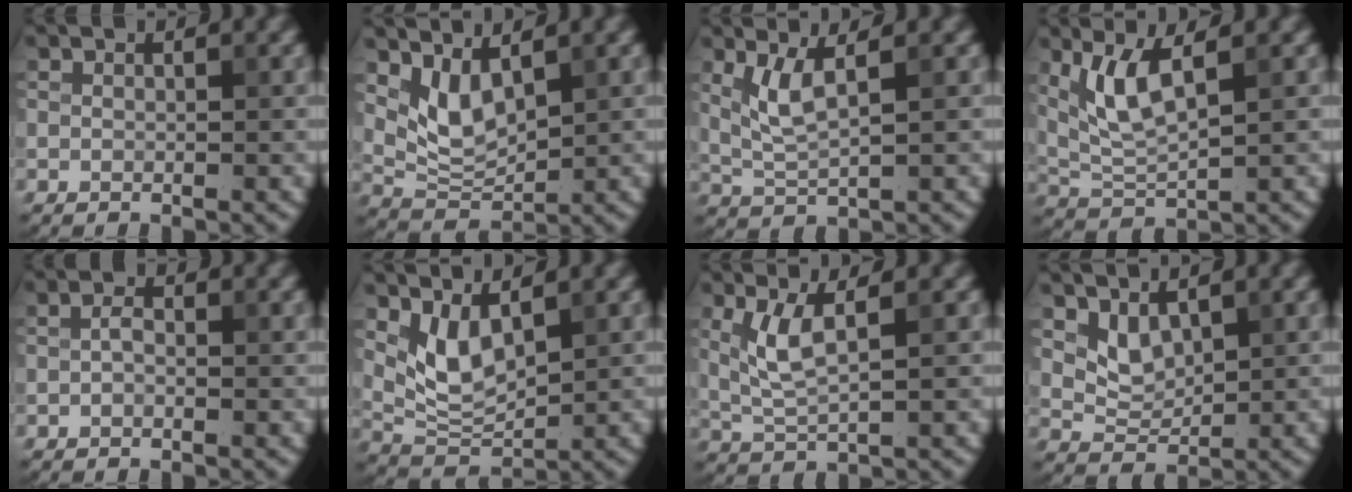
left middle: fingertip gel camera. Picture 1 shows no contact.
{"total": 3.8, "force": [1.9, 1.8, 2.7], "torque": [-0.063, -0.011, 0.045]}
{"total": 3.0, "force": [1.2, 0.6, 2.7], "torque": [-0.066, -0.005, 0.031]}
{"total": 4.4, "force": [1.8, 1.3, 3.7], "torque": [-0.089, -0.004, 0.043]}
{"total": 0.9, "force": [-0.3, 0.5, 0.7], "torque": [-0.017, 0.003, -0.008]}
{"total": 4.1, "force": [1.9, 1.9, 3.1], "torque": [-0.071, -0.011, 0.044]}
{"total": 3.3, "force": [1.1, 0.8, 3.0], "torque": [-0.074, -0.004, 0.029]}
{"total": 2.4, "force": [1.4, 1.4, 1.4], "torque": [-0.029, -0.009, 0.034]}